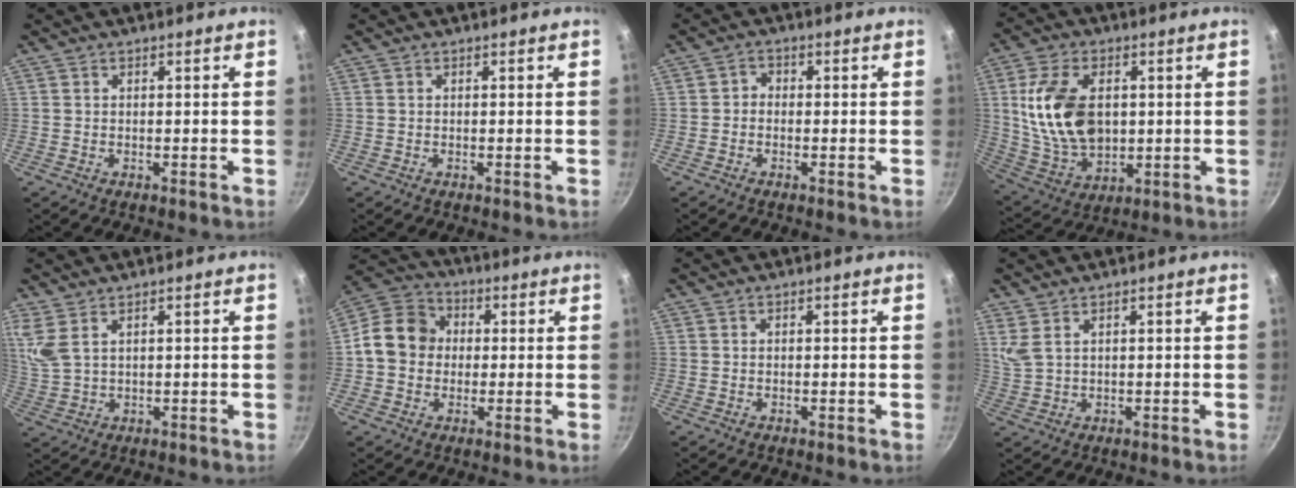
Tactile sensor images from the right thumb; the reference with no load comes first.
{"total": 0.0}
{"total": 1.9, "force": [-0.6, 1.6, 0.8], "torque": [-0.009, 0.011, -0.016]}
{"total": 16.8, "force": [2.1, 10.8, 12.6], "torque": [-0.219, -0.010, 0.052]}
{"total": 5.1, "force": [3.0, 2.3, 3.5], "torque": [-0.075, -0.016, 0.069]}
{"total": 11.1, "force": [0.1, 9.6, 5.6], "torque": [-0.068, 0.025, -0.020]}
{"total": 0.0}
{"total": 3.2, "force": [1.8, 1.3, 2.3], "torque": [-0.050, -0.009, 0.044]}